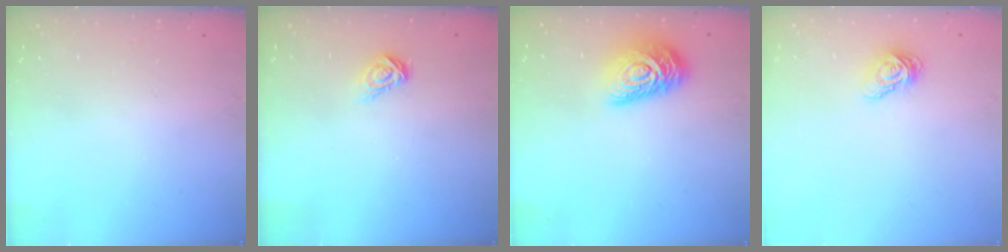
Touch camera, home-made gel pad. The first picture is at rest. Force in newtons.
{"total": 5.1, "press": 5.1, "slide": 0.5}
{"total": 13.8, "press": 13.8, "slide": 0.9}
{"total": 7.4, "press": 7.4, "slide": 0.1}